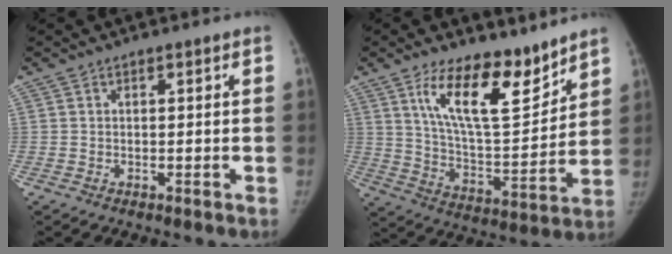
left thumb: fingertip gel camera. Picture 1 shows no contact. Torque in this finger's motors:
{"motor_torque": [0.78, 0.10, 1.45, -1.32, 0.42]}